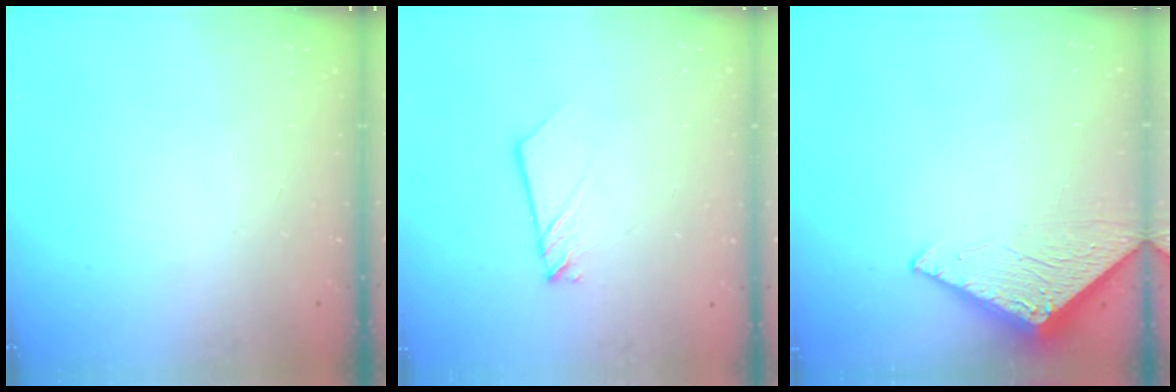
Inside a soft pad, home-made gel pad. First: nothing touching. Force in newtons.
{"total": 2.4, "press": 2.4, "slide": 0.1}
{"total": 2.8, "press": 2.8, "slide": 0.2}